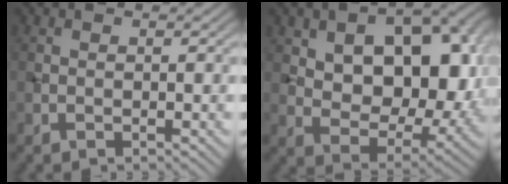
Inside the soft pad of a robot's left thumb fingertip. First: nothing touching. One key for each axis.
{"total": 13.5, "fx": 2.5, "fy": 8.5, "fz": 10.1, "tx": -0.145, "ty": -0.009, "tz": 0.046}